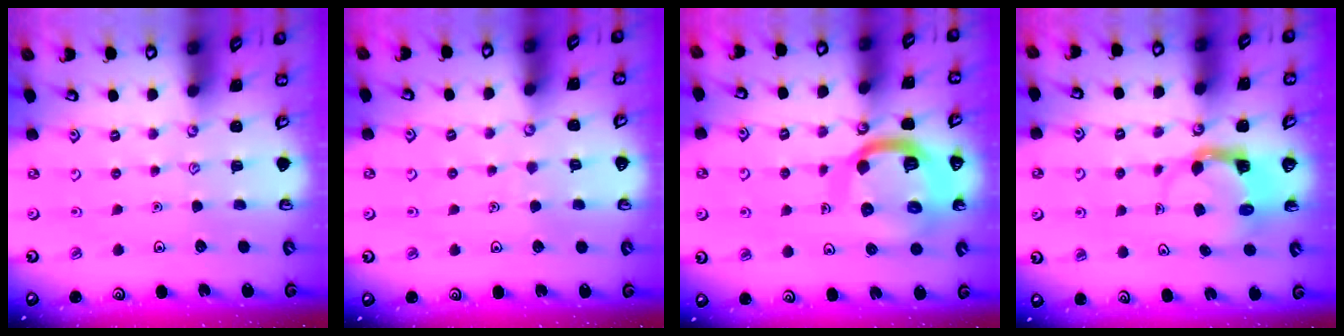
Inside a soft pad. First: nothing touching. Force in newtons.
{"total": 2.9, "press": 2.9, "slide": 0.3}
{"total": 15.6, "press": 15.5, "slide": 1.7}
{"total": 4.0, "press": 4.0, "slide": 0.4}